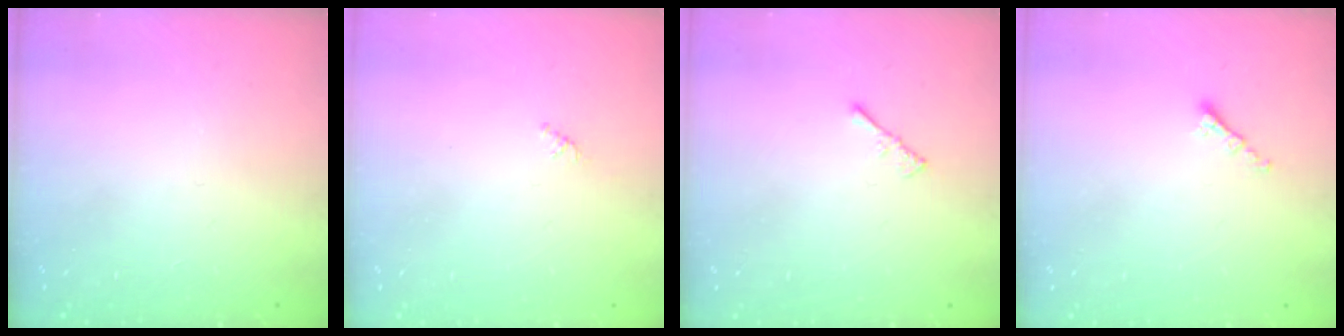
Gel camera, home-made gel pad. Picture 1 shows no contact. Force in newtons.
{"total": 0.8, "press": 0.7, "slide": 0.4}
{"total": 1.5, "press": 1.4, "slide": 0.4}
{"total": 1.4, "press": 1.3, "slide": 0.5}